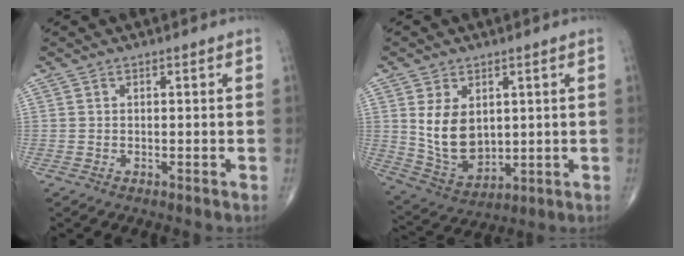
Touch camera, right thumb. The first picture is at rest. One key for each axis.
{"total": 10.6, "fx": 2.1, "fy": 7.2, "fz": 7.5, "tx": -0.115, "ty": -0.020, "tz": 0.061}